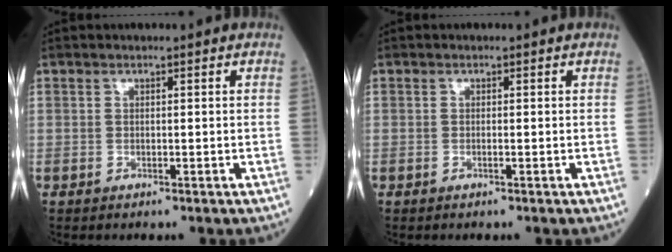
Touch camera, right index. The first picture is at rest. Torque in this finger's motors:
{"motor_torque": [0.07, 0.13, 0.03, -0.01]}